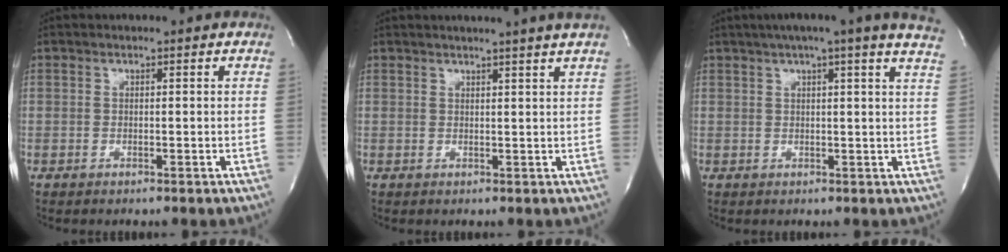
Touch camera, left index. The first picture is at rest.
{"total": 4.9, "force": [4.2, -1.4, 2.1], "torque": [-0.027, 0.000, 0.041]}
{"total": 15.6, "force": [12.6, -0.4, 9.2], "torque": [-0.143, 0.015, 0.143]}